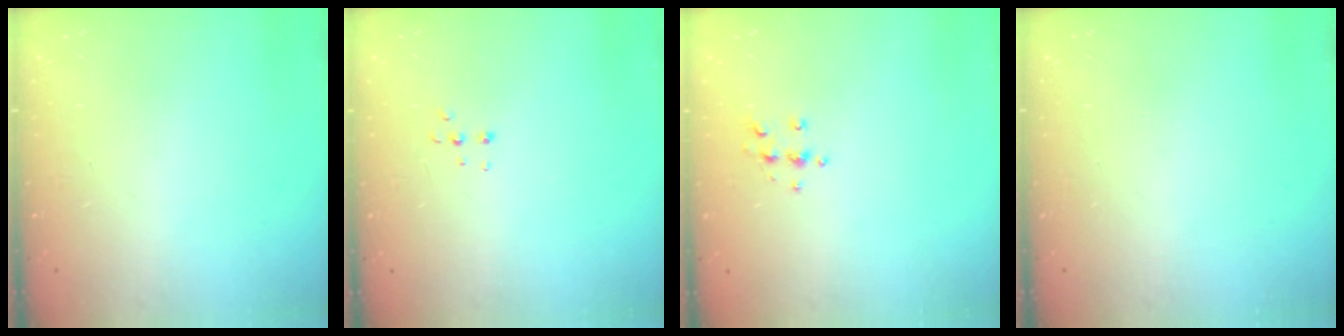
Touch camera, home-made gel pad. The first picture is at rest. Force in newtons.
{"total": 3.4, "press": 3.3, "slide": 0.6}
{"total": 5.1, "press": 5.1, "slide": 0.3}
{"total": 0.0}